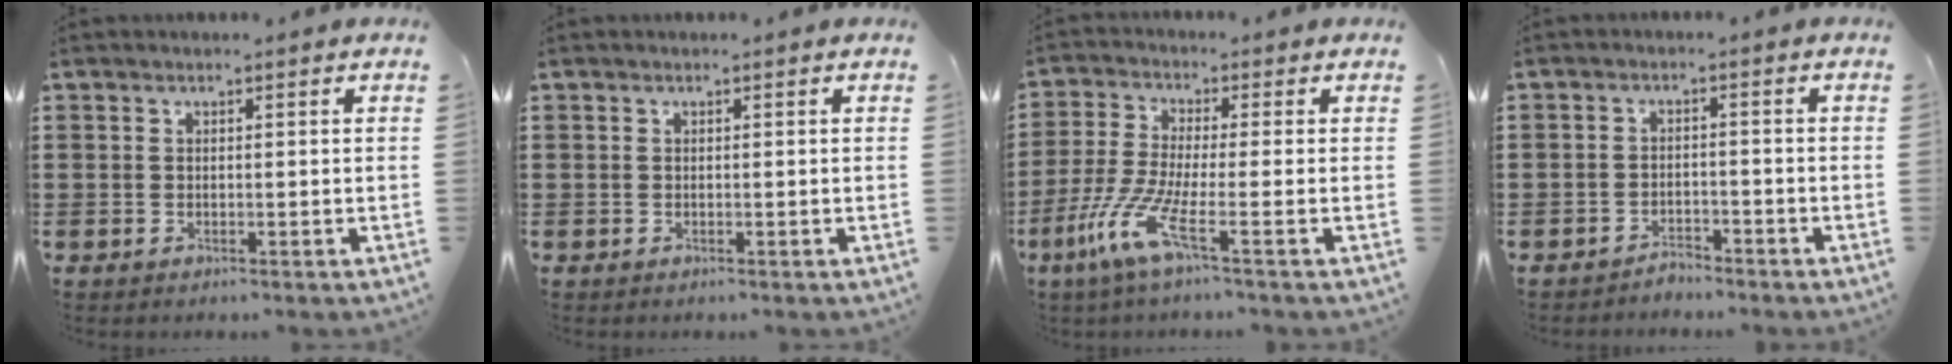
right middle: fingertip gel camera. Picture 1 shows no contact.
{"total": 0.0}
{"total": 7.7, "force": [-3.5, 0.7, 6.8], "torque": [-0.162, -0.017, -0.073]}
{"total": 2.5, "force": [-2.5, 0.3, -0.2], "torque": [-0.005, 0.003, -0.055]}